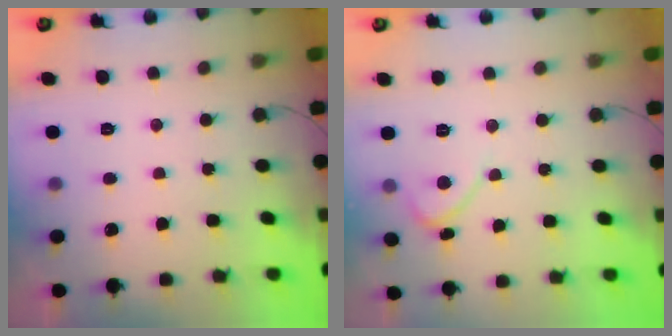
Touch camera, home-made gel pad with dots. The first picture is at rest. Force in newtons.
{"total": 2.2, "press": 2.2, "slide": 0.2}